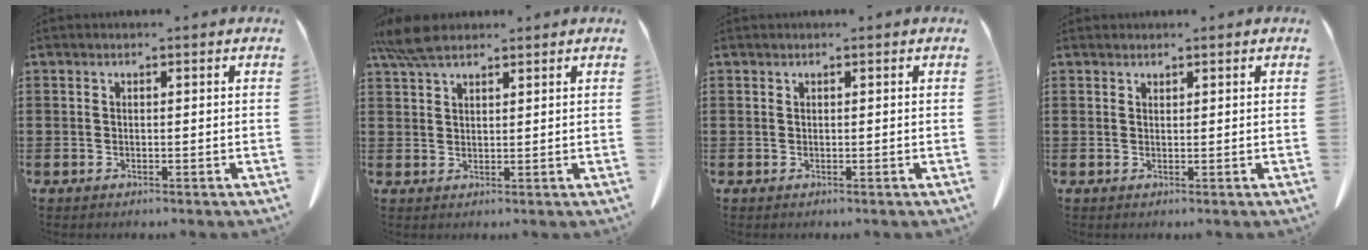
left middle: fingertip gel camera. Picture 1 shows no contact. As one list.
[{"total": 5.4, "force": [4.0, 1.5, 3.2], "torque": [-0.072, 0.001, 0.076]}, {"total": 0.0}, {"total": 0.9, "force": [0.8, 0.2, 0.0], "torque": [-0.004, -0.001, 0.017]}]